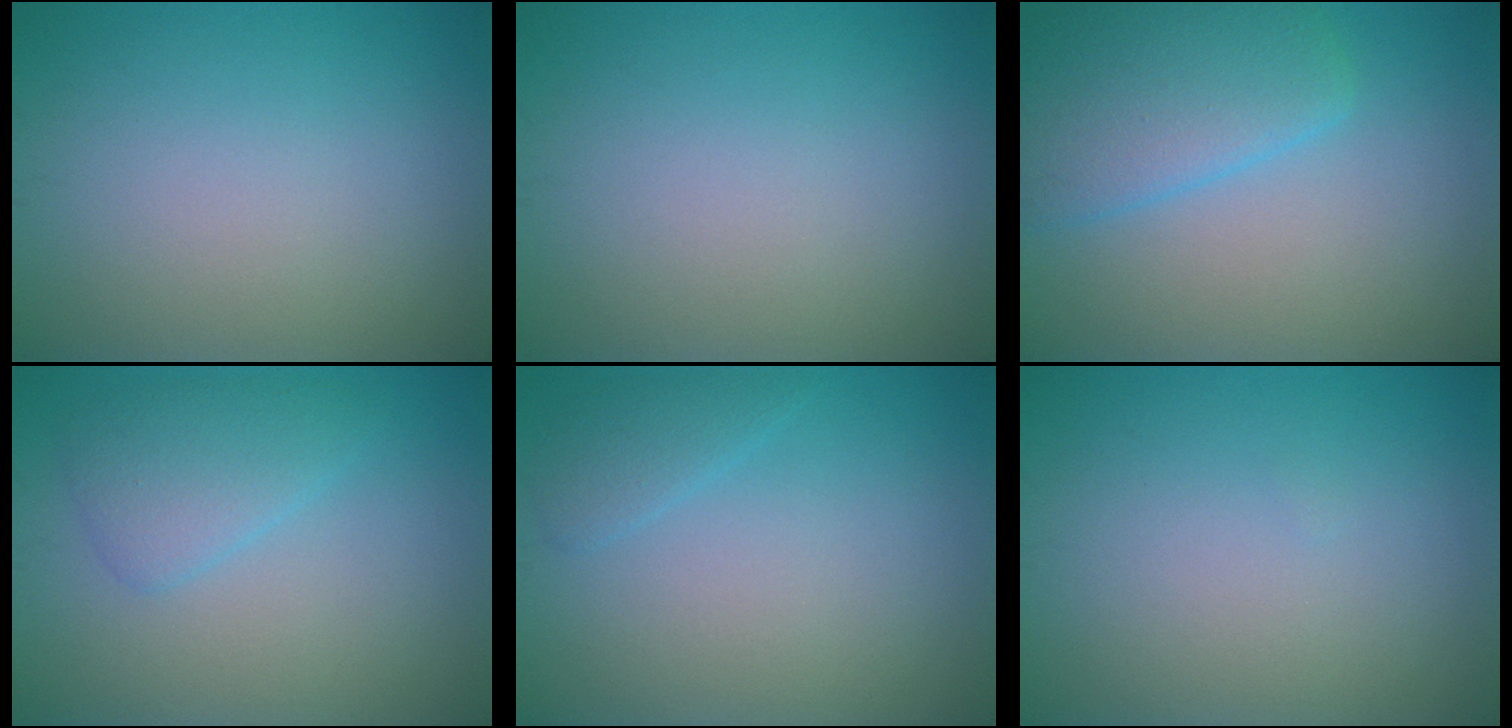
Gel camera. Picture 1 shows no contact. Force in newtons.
{"total": 0.0}
{"total": 5.2, "press": 5.2, "slide": 0.3}
{"total": 2.8, "press": 2.8, "slide": 0.2}
{"total": 1.5, "press": 1.5, "slide": 0.1}
{"total": 0.0}